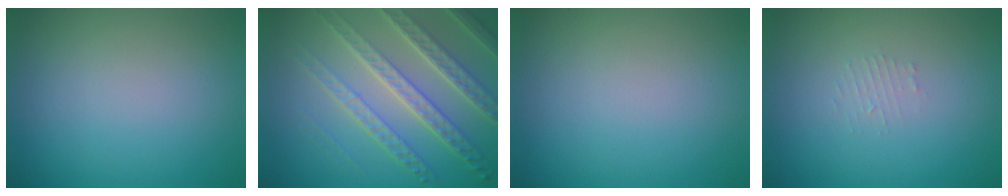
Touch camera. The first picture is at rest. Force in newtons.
{"total": 7.6, "press": 5.2, "slide": 5.5}
{"total": 0.0}
{"total": 0.9, "press": 0.9, "slide": 0.2}